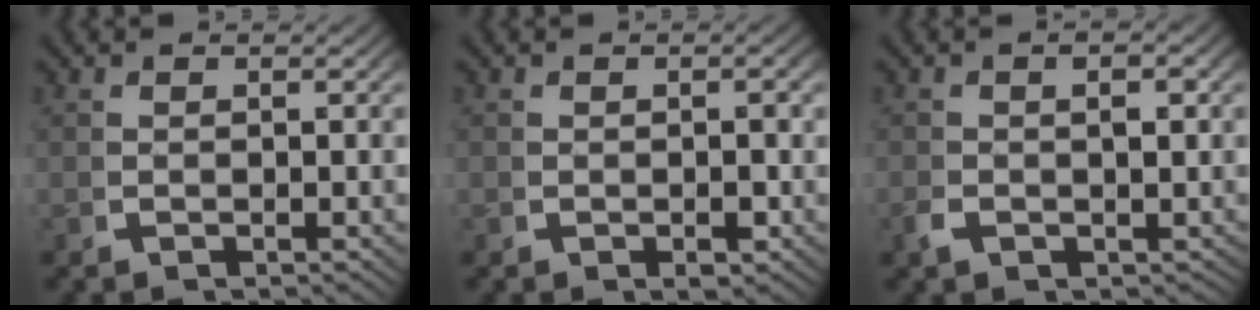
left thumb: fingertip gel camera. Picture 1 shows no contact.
{"total": 1.7, "force": [-0.3, 1.2, 1.1], "torque": [-0.018, -0.011, -0.002]}
{"total": 2.2, "force": [-0.4, 1.5, 1.5], "torque": [-0.033, -0.002, -0.005]}